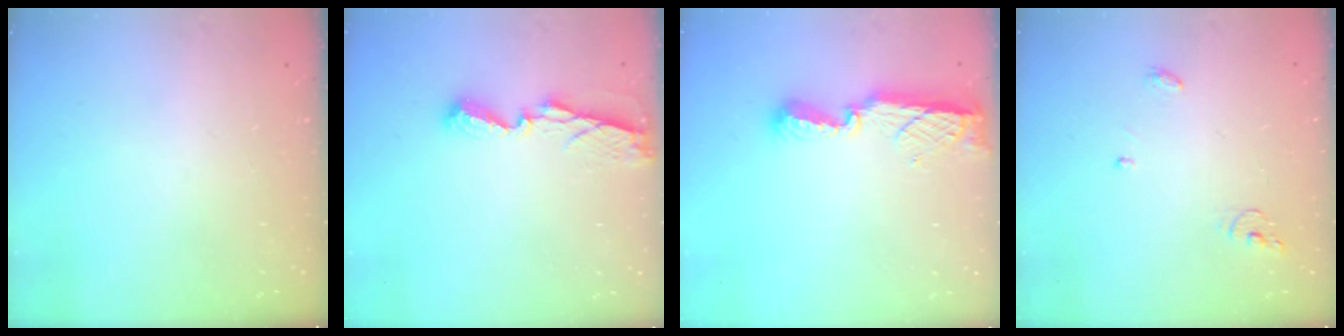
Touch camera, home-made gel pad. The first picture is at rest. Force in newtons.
{"total": 7.2, "press": 7.2, "slide": 0.5}
{"total": 7.9, "press": 7.9, "slide": 0.3}
{"total": 4.2, "press": 4.1, "slide": 0.3}